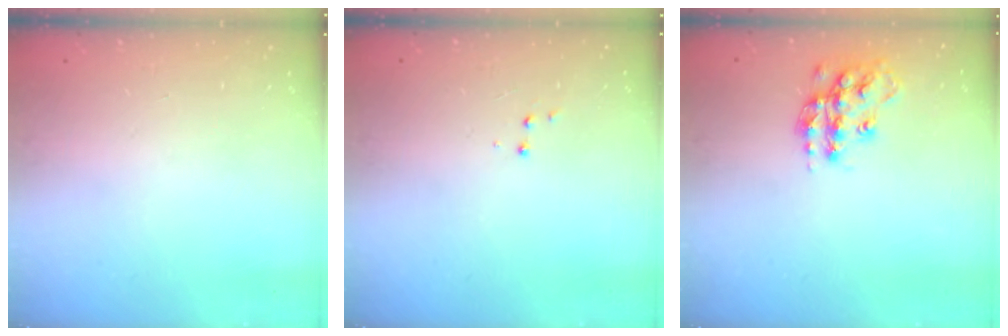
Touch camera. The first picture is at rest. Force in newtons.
{"total": 3.6, "press": 3.5, "slide": 0.7}
{"total": 15.0, "press": 15.0, "slide": 1.0}